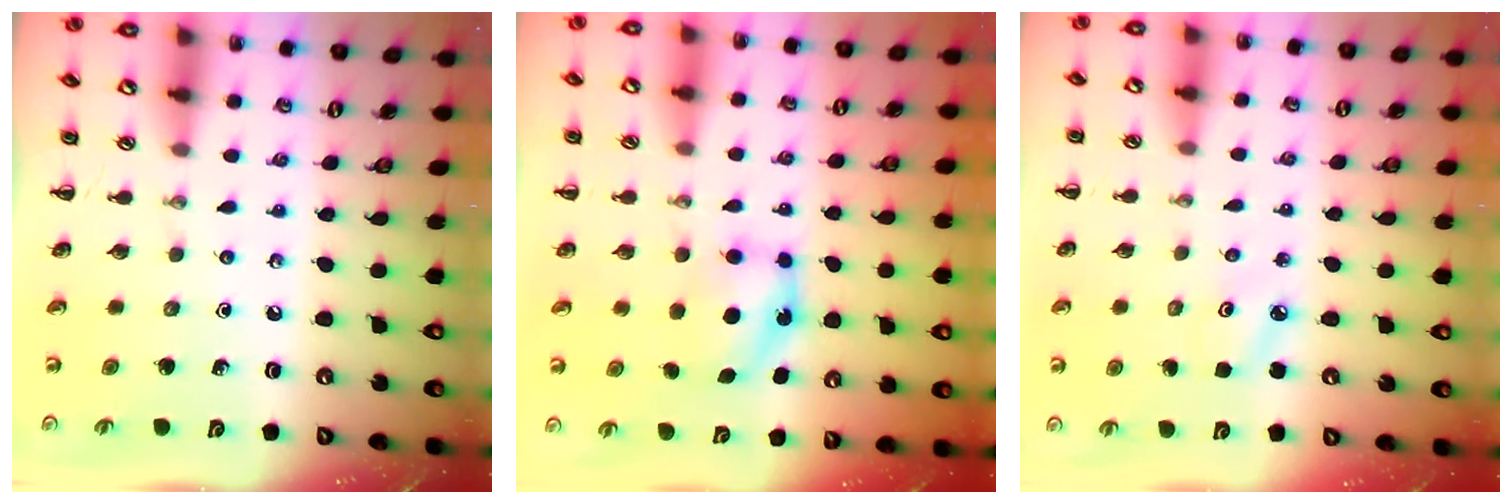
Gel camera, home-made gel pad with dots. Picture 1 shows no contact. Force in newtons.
{"total": 5.8, "press": 5.8, "slide": 0.9}
{"total": 3.5, "press": 3.4, "slide": 1.1}